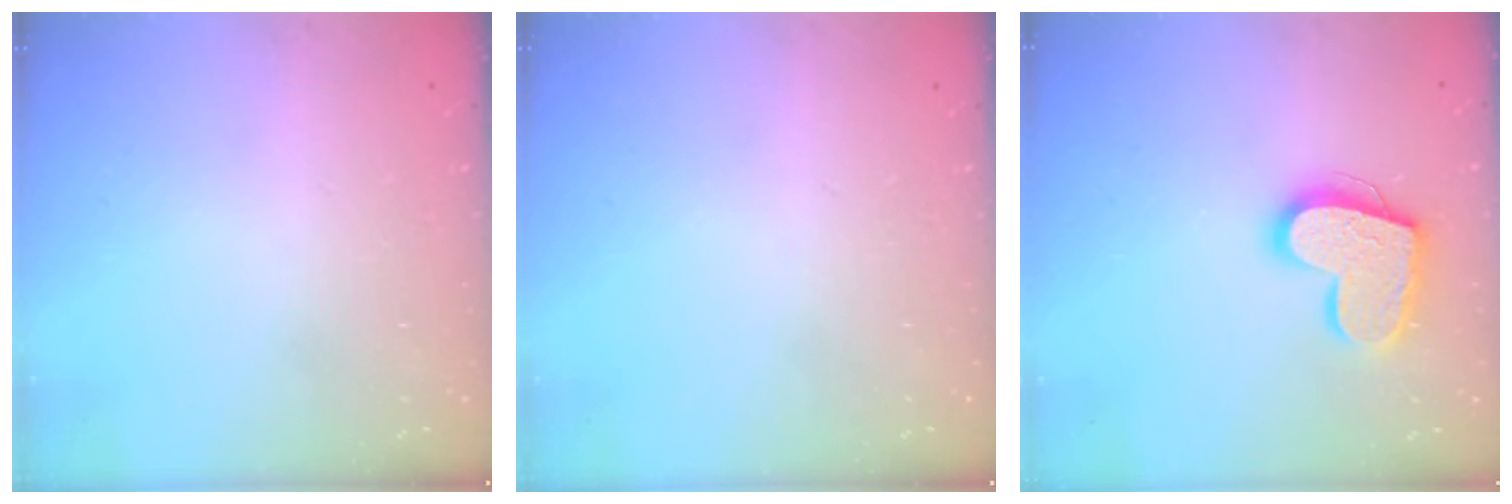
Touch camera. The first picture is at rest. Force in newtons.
{"total": 0.0}
{"total": 16.9, "press": 16.9, "slide": 1.3}